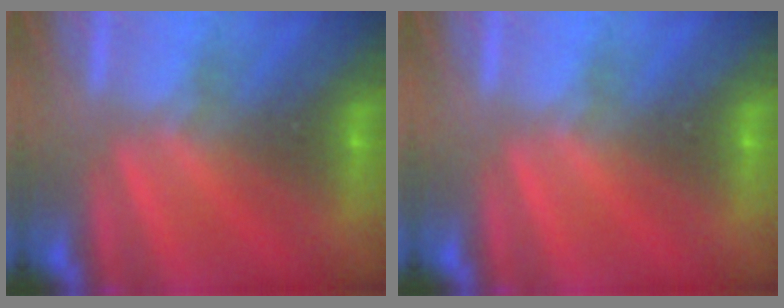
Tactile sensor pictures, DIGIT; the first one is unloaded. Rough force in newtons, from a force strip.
{"total": 0.0}